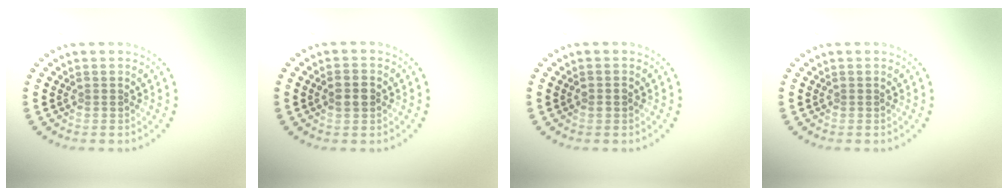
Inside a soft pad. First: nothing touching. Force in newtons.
{"total": 1.9, "press": 1.9, "slide": 0.1}
{"total": 0.9, "press": 0.9, "slide": 0.1}
{"total": 0.0}